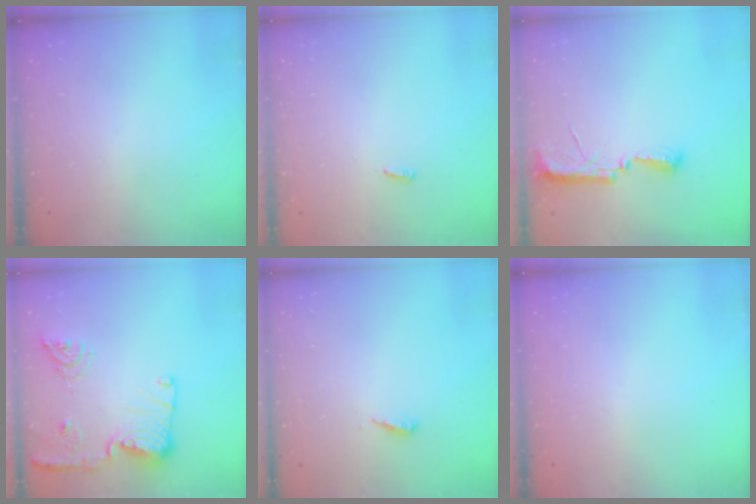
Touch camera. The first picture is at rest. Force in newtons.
{"total": 3.0, "press": 3.0, "slide": 0.0}
{"total": 8.8, "press": 8.2, "slide": 3.2}
{"total": 15.2, "press": 14.8, "slide": 3.3}
{"total": 2.8, "press": 2.8, "slide": 0.2}
{"total": 0.0}